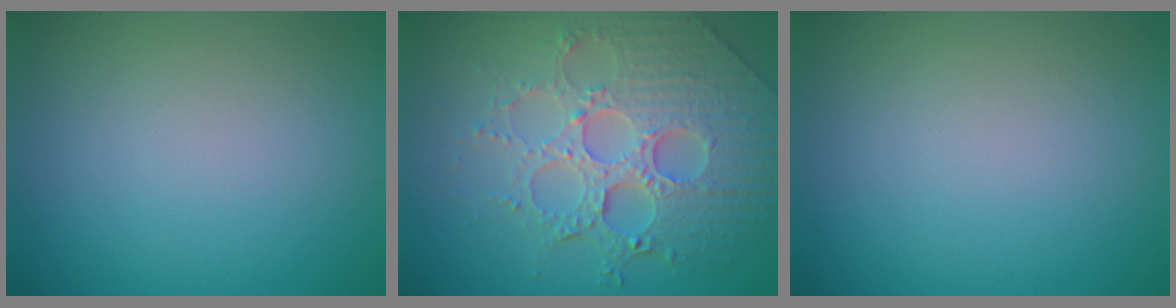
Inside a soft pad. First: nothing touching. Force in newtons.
{"total": 8.1, "press": 5.9, "slide": 5.5}
{"total": 0.0}